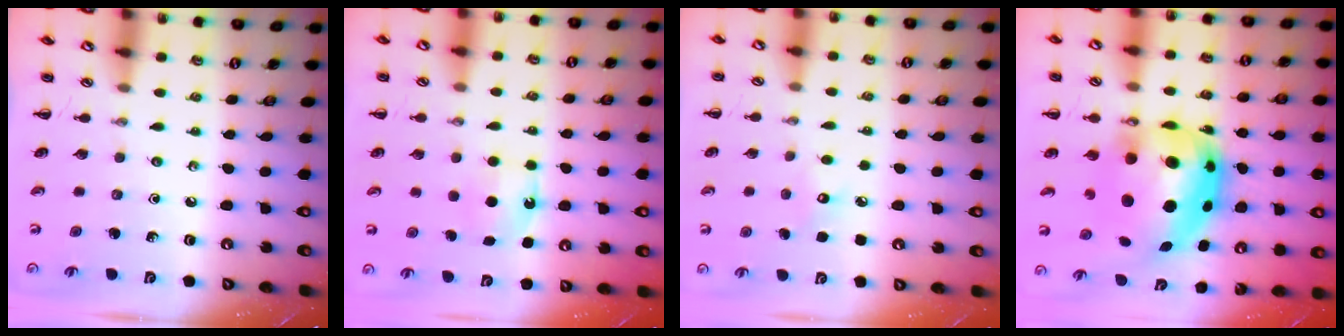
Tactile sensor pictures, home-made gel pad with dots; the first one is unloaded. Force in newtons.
{"total": 5.6, "press": 5.5, "slide": 1.4}
{"total": 6.0, "press": 5.8, "slide": 1.4}
{"total": 14.7, "press": 14.3, "slide": 3.6}